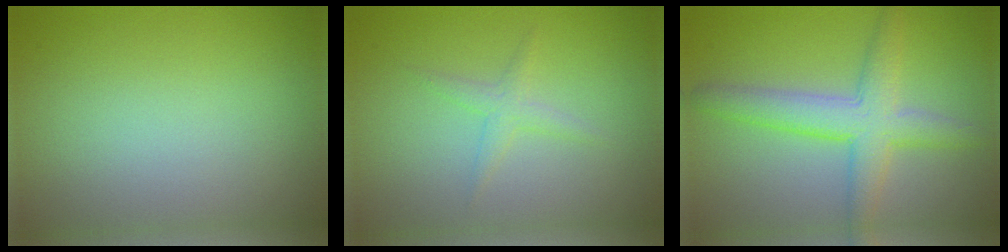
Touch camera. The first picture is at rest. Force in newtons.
{"total": 1.3, "press": 1.3, "slide": 0.0}
{"total": 4.7, "press": 4.7, "slide": 0.3}